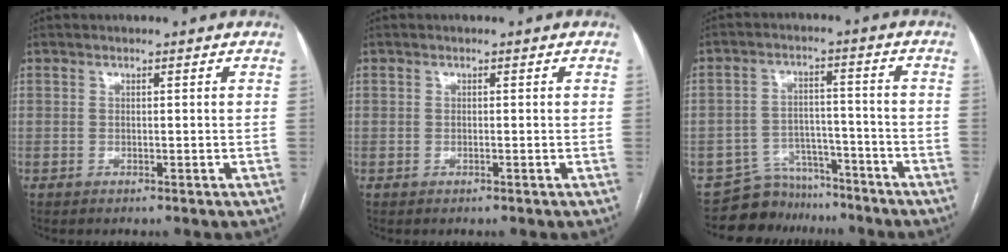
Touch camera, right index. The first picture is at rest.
{"total": 0.0}
{"total": 8.2, "force": [-7.2, 3.8, -0.5], "torque": [0.014, 0.033, -0.114]}